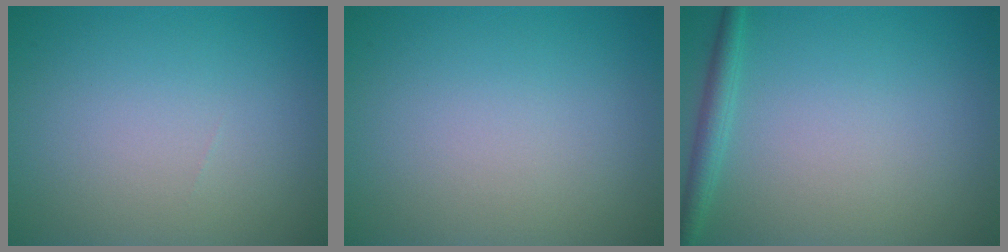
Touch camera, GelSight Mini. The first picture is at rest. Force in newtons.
{"total": 0.0}
{"total": 1.8, "press": 1.8, "slide": 0.1}